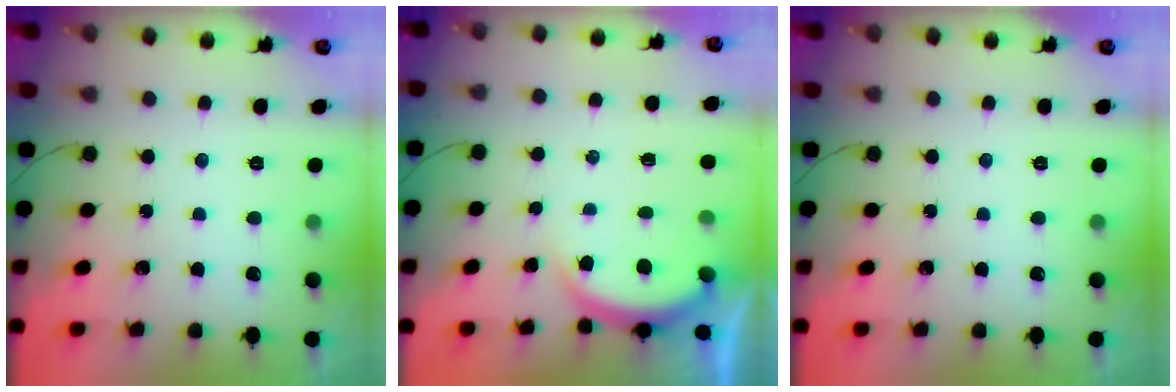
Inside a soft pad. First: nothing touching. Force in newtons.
{"total": 3.6, "press": 3.5, "slide": 0.7}
{"total": 0.0}